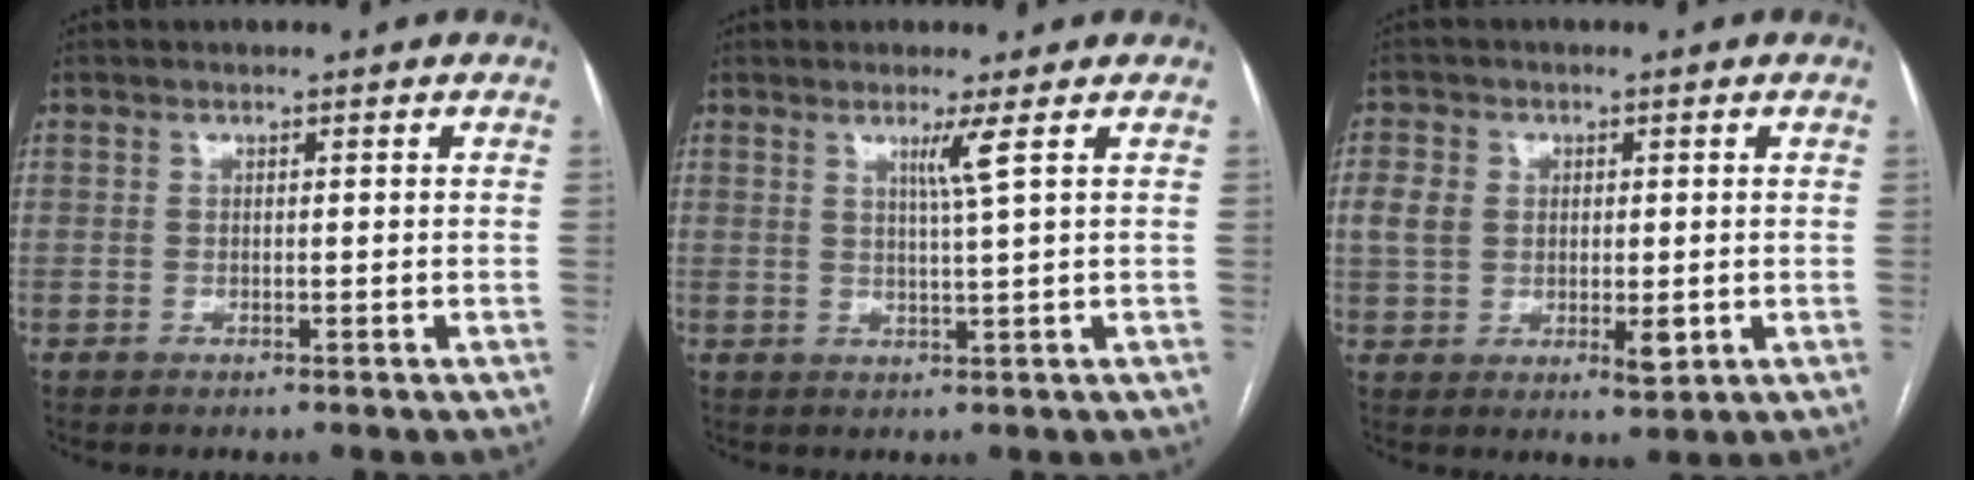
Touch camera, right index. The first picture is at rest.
{"total": 2.9, "force": [1.3, -1.2, 2.3], "torque": [-0.045, -0.011, 0.028]}
{"total": 6.8, "force": [0.0, 4.6, 5.1], "torque": [-0.087, 0.003, 0.008]}